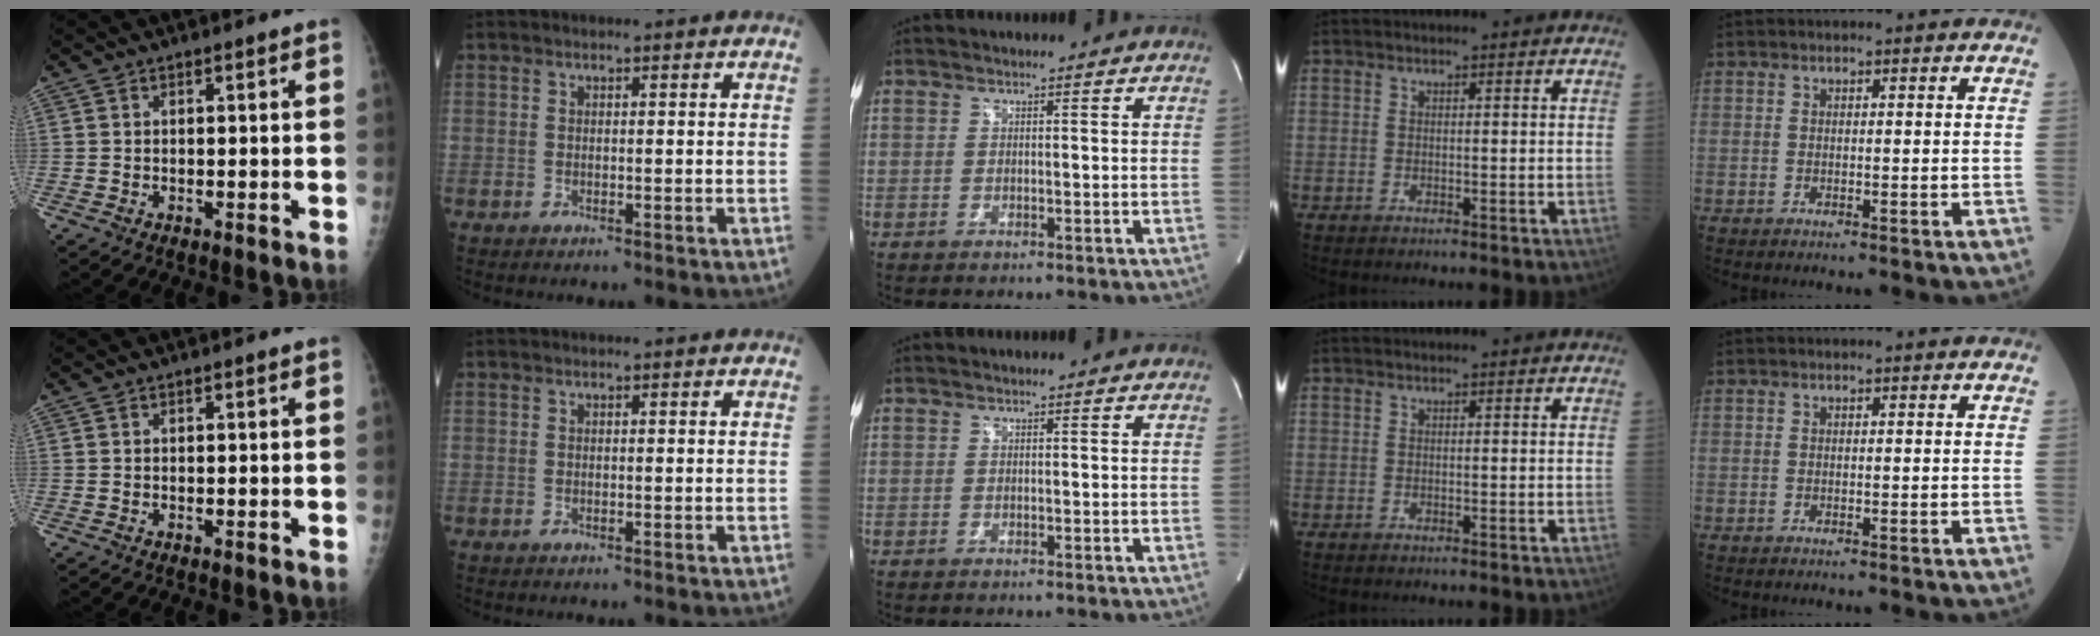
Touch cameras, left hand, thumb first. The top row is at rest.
{}